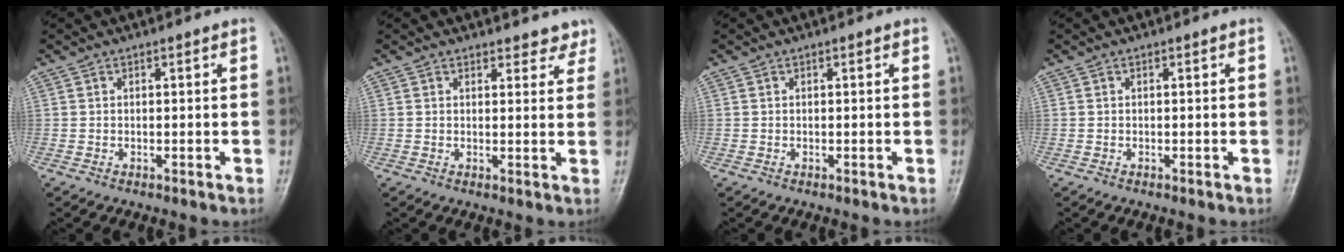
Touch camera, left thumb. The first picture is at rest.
{"total": 3.8, "force": [3.4, 1.7, 0.3], "torque": [0.027, -0.020, 0.027]}
{"total": 0.0}
{"total": 0.0}